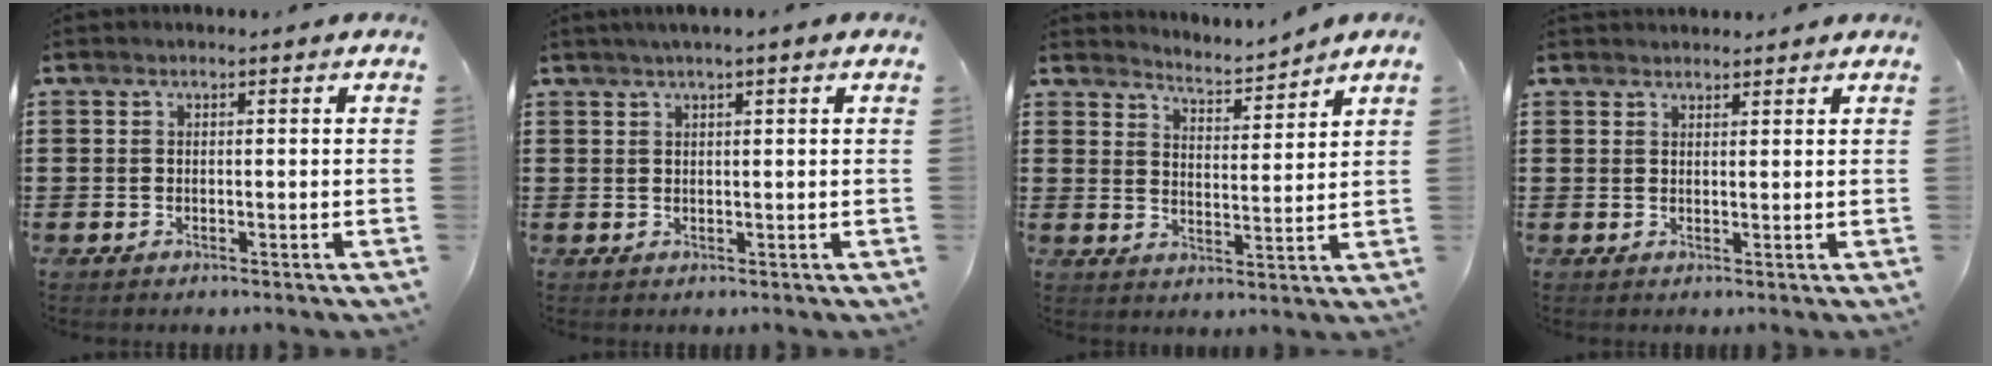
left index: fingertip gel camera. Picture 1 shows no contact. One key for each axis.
{"total": 1.4, "fx": 0.9, "fy": -0.2, "fz": 1.0, "tx": -0.020, "ty": 0.001, "tz": 0.016}
{"total": 3.5, "fx": 3.4, "fy": -0.6, "fz": 0.0, "tx": -0.019, "ty": -0.028, "tz": 0.055}
{"total": 1.7, "fx": 1.6, "fy": 0.5, "fz": -0.1, "tx": -0.003, "ty": 0.001, "tz": 0.032}